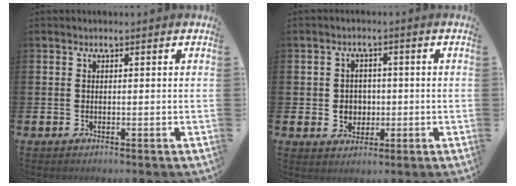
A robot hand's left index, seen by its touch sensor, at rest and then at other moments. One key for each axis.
{"total": 3.1, "fx": 0.0, "fy": 2.9, "fz": 0.9, "tx": -0.011, "ty": 0.002, "tz": -0.009}